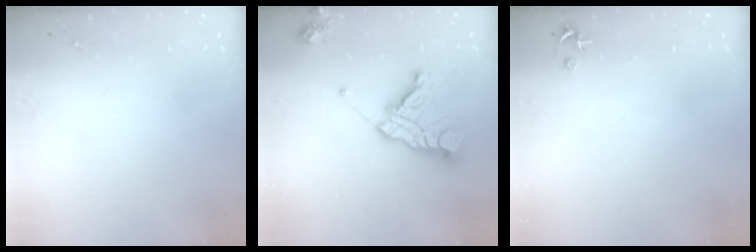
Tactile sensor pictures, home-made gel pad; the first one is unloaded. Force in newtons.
{"total": 16.6, "press": 16.5, "slide": 2.1}
{"total": 2.5, "press": 2.5, "slide": 0.2}